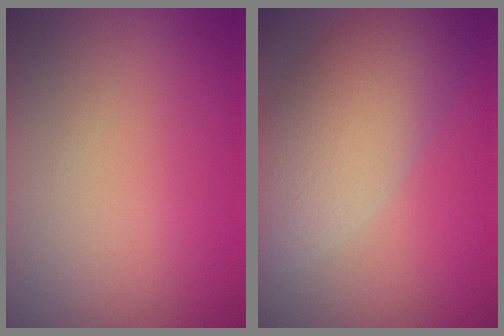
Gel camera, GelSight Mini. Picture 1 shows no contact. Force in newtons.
{"total": 8.0, "press": 8.0, "slide": 0.6}